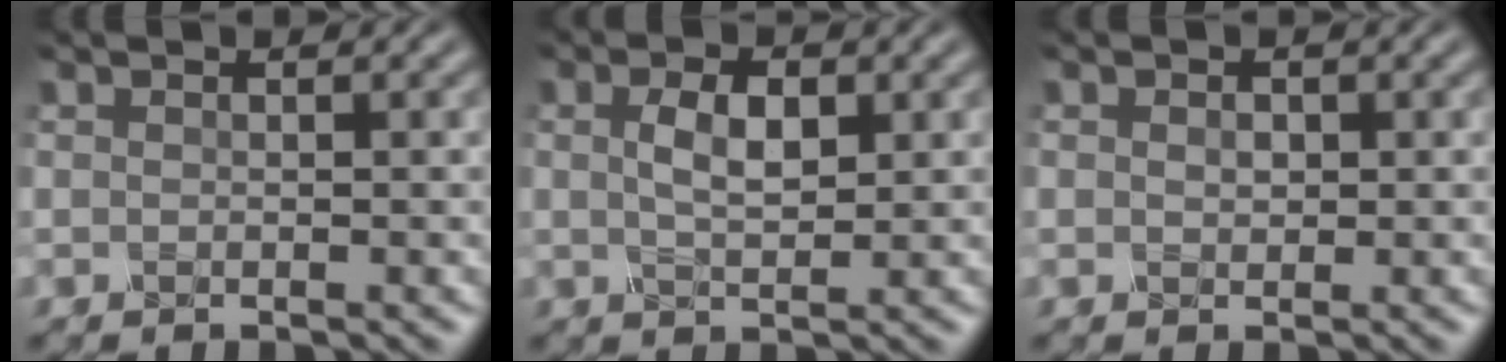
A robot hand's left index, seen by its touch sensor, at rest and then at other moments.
{"total": 2.8, "force": [0.3, 1.4, 2.4], "torque": [-0.052, 0.001, 0.007]}
{"total": 0.8, "force": [0.0, 0.6, 0.5], "torque": [-0.011, 0.001, 0.001]}